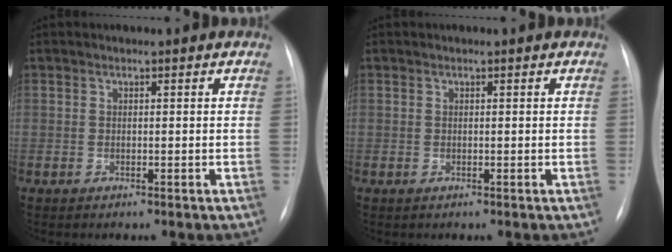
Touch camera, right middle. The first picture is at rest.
{"total": 0.0}